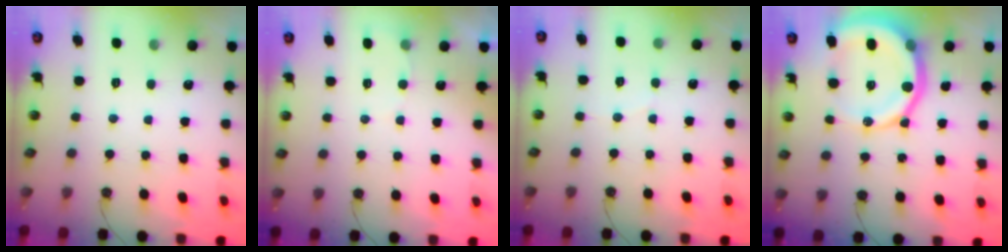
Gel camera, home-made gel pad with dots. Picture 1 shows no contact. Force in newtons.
{"total": 3.5, "press": 3.5, "slide": 0.3}
{"total": 2.7, "press": 2.7, "slide": 0.3}
{"total": 17.8, "press": 17.7, "slide": 2.1}